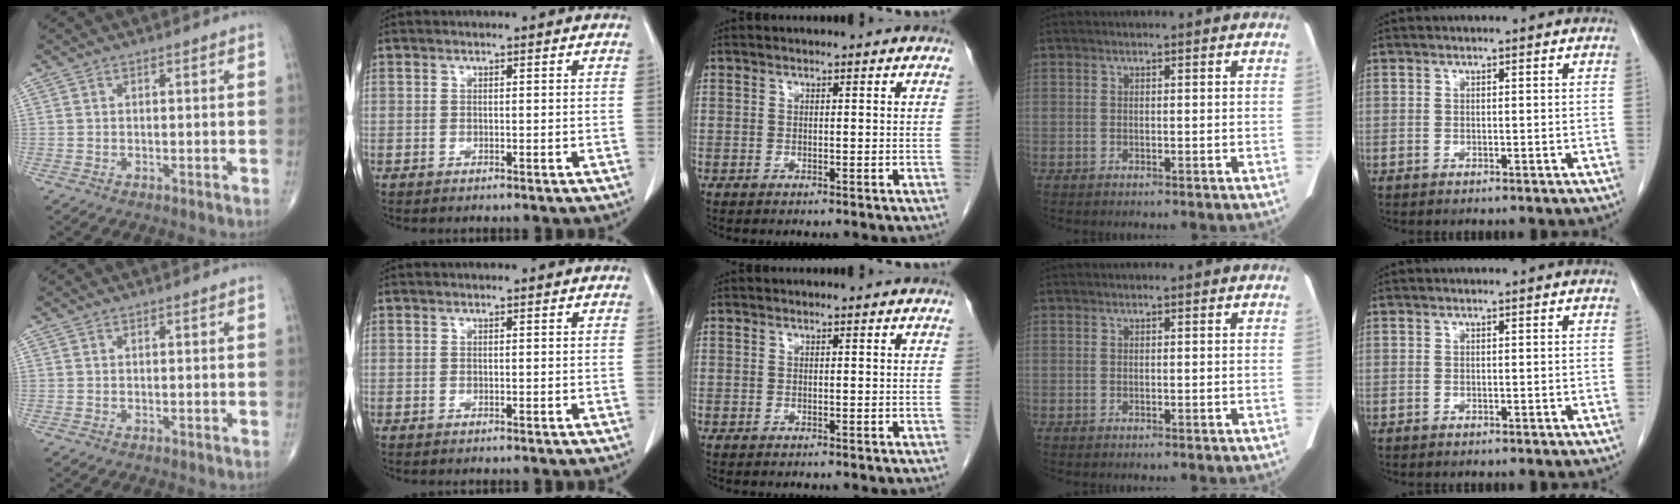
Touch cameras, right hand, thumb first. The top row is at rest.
{}